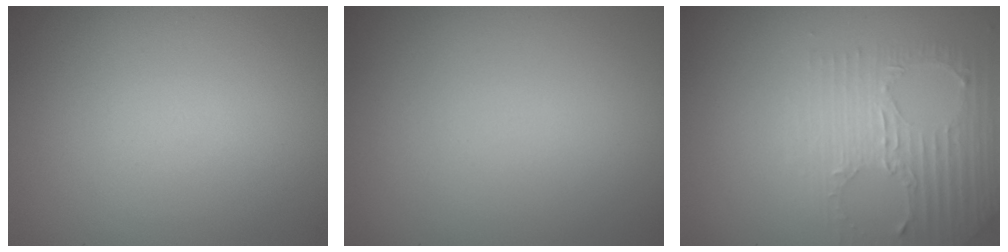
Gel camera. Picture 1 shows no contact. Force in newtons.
{"total": 0.0}
{"total": 2.8, "press": 2.5, "slide": 1.3}